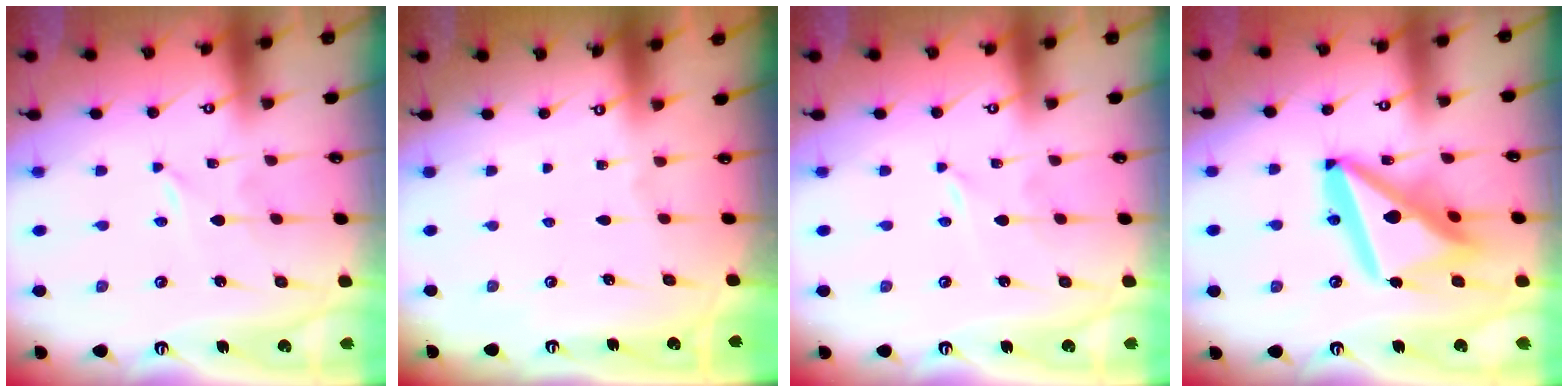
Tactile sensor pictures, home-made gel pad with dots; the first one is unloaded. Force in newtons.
{"total": 0.0}
{"total": 0.0}
{"total": 20.4, "press": 20.3, "slide": 2.2}